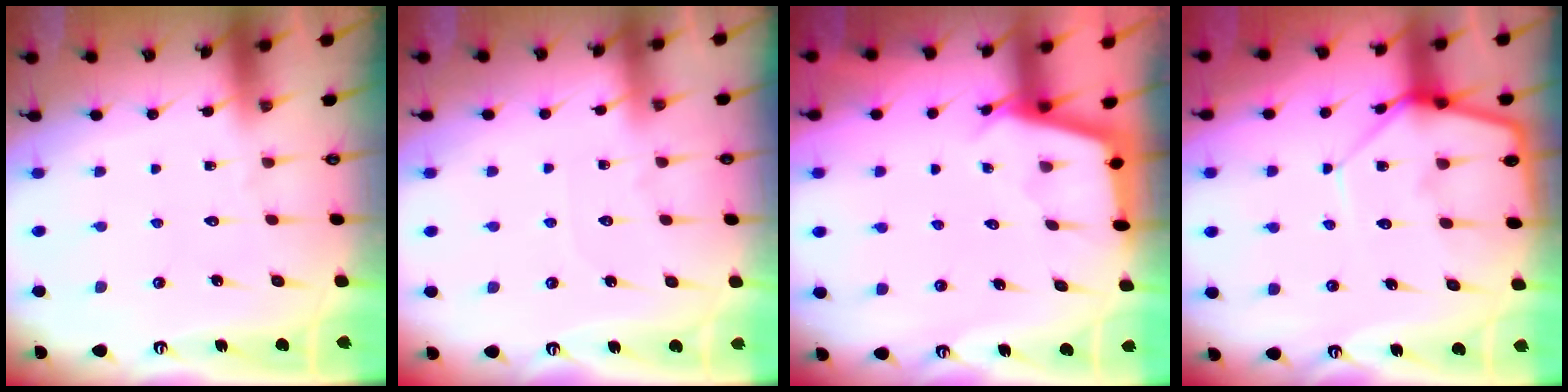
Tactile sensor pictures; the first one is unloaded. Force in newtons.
{"total": 2.7, "press": 2.7, "slide": 0.3}
{"total": 2.9, "press": 2.9, "slide": 0.3}
{"total": 9.5, "press": 9.4, "slide": 0.9}